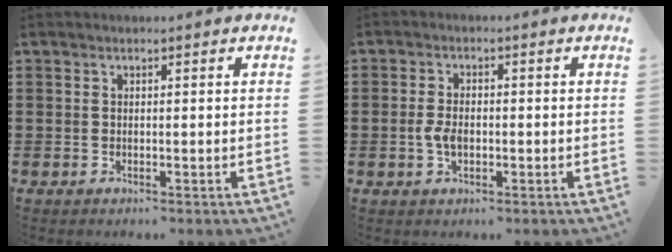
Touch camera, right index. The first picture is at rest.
{"total": 3.2, "force": [-0.6, 1.8, 2.6], "torque": [-0.065, -0.005, -0.014]}